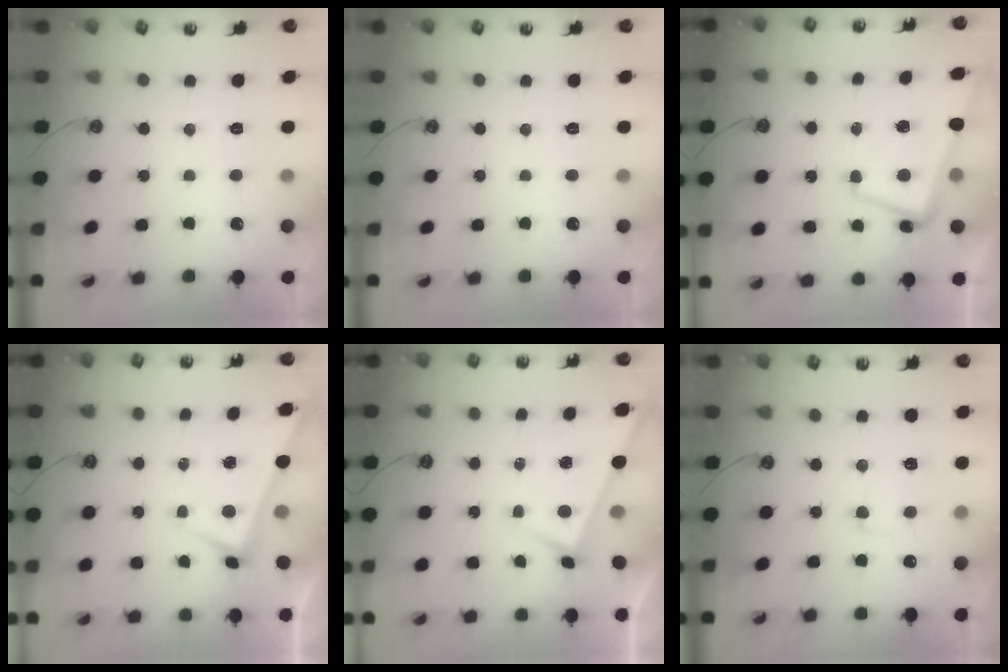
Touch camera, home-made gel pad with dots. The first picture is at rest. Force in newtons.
{"total": 0.0}
{"total": 1.1, "press": 0.6, "slide": 0.9}
{"total": 2.9, "press": 2.9, "slide": 0.2}
{"total": 3.0, "press": 3.0, "slide": 0.1}
{"total": 1.2, "press": 0.9, "slide": 0.8}